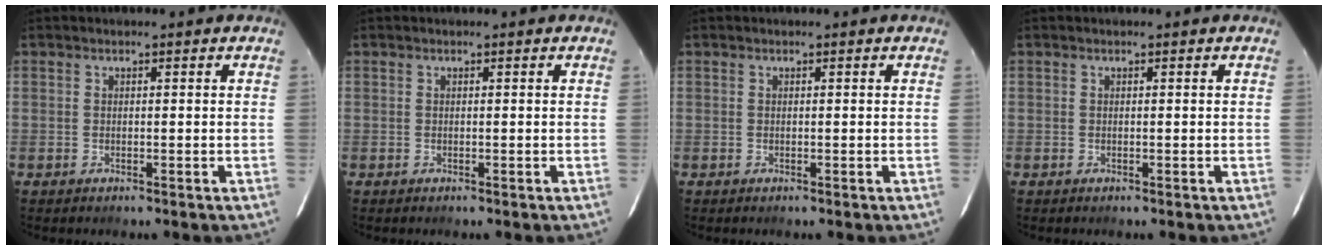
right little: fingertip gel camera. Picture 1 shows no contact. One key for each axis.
{"total": 0.0}
{"total": 0.0}
{"total": 0.0}